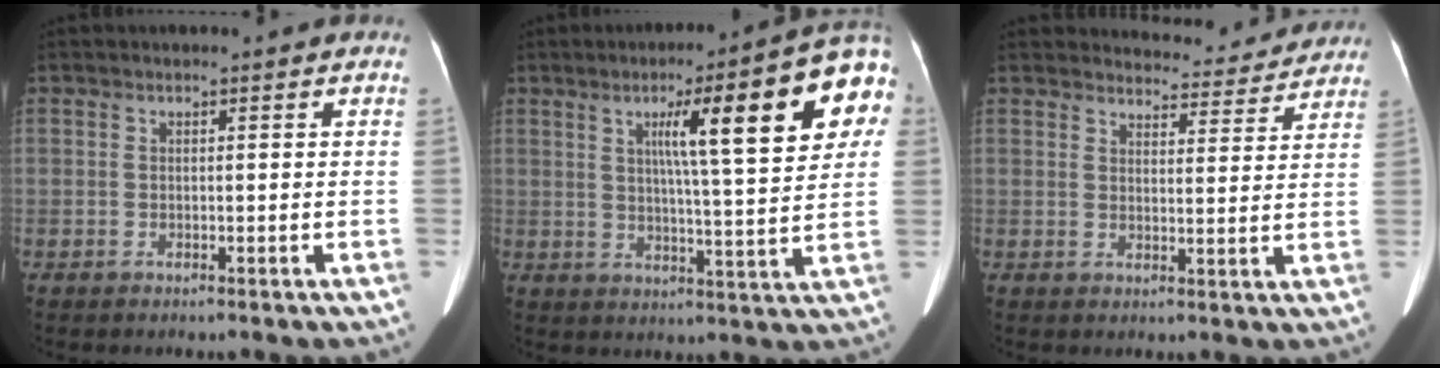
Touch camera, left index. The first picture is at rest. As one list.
[{"total": 17.0, "force": [6.1, 1.1, 15.8], "torque": [-0.208, 0.020, 0.072]}, {"total": 9.7, "force": [9.4, 2.1, 0.2], "torque": [0.018, -0.005, 0.099]}]